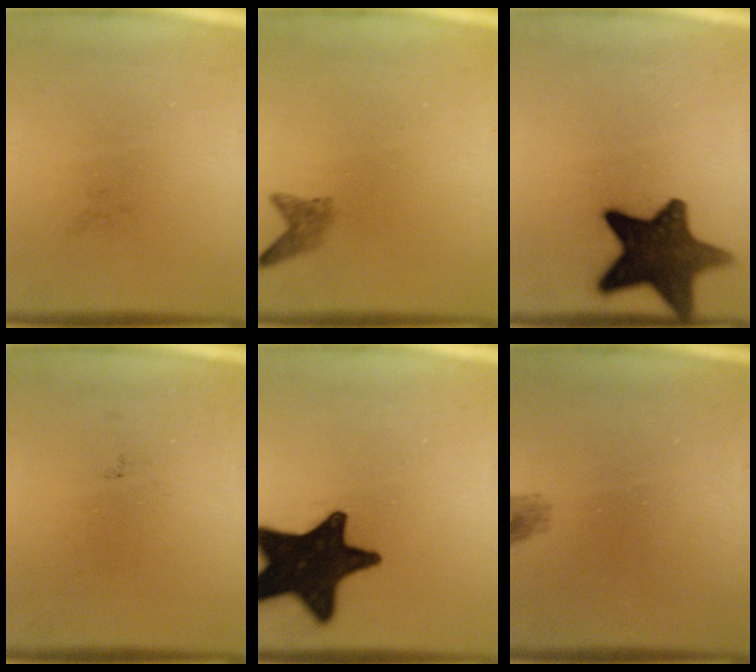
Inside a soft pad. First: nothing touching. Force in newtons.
{"total": 1.6}
{"total": 14.8}
{"total": 0.0}
{"total": 19.9}
{"total": 1.2}